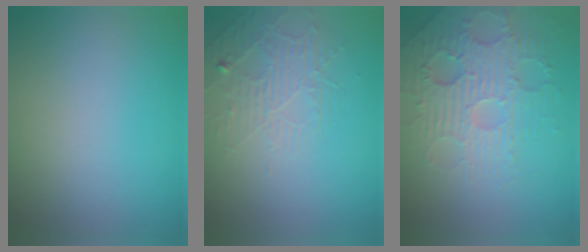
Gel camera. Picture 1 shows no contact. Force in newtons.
{"total": 2.2, "press": 1.4, "slide": 1.7}
{"total": 4.3, "press": 4.0, "slide": 1.8}